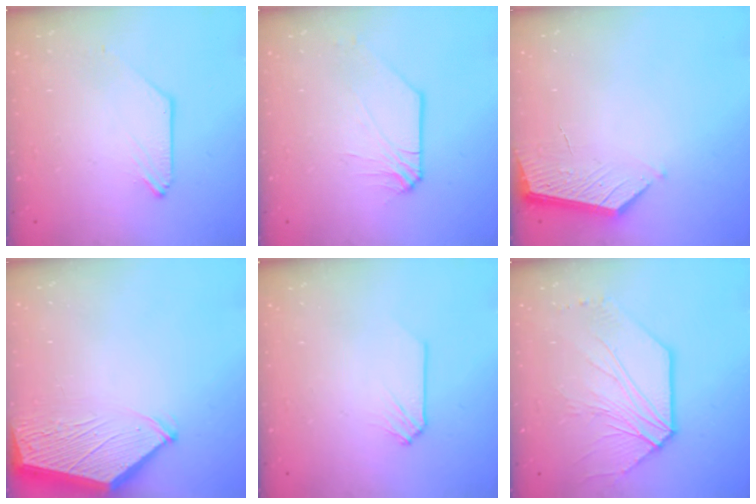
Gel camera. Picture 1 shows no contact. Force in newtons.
{"total": 1.7, "press": 1.6, "slide": 0.3}
{"total": 3.7, "press": 3.7, "slide": 0.4}
{"total": 3.8, "press": 3.7, "slide": 0.6}
{"total": 0.0}
{"total": 8.1, "press": 8.0, "slide": 1.4}